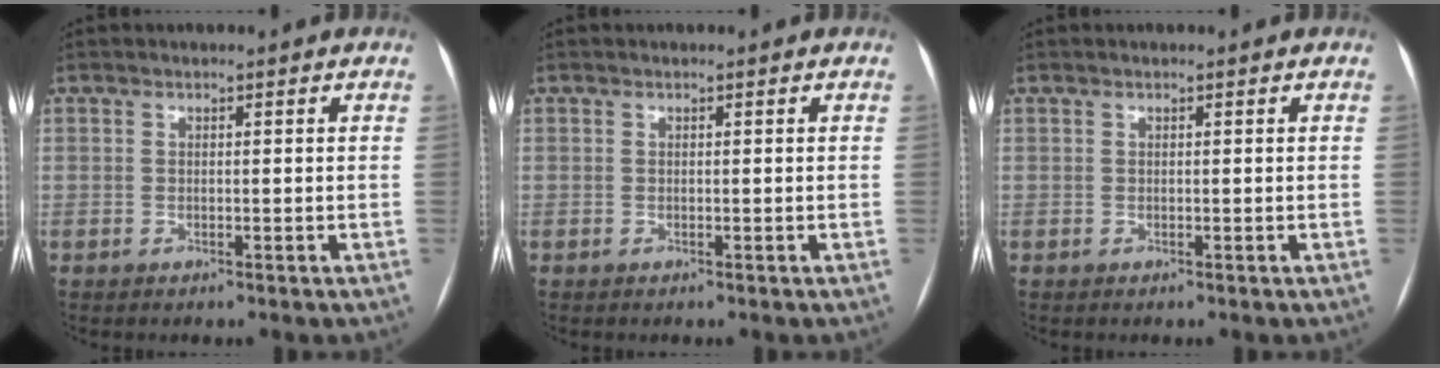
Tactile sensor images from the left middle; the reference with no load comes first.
{"total": 0.0}
{"total": 0.0}